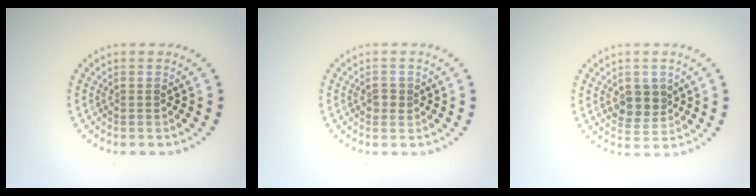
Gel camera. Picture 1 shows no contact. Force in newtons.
{"total": 1.2, "press": 1.2, "slide": 0.2}
{"total": 2.9, "press": 2.8, "slide": 1.0}